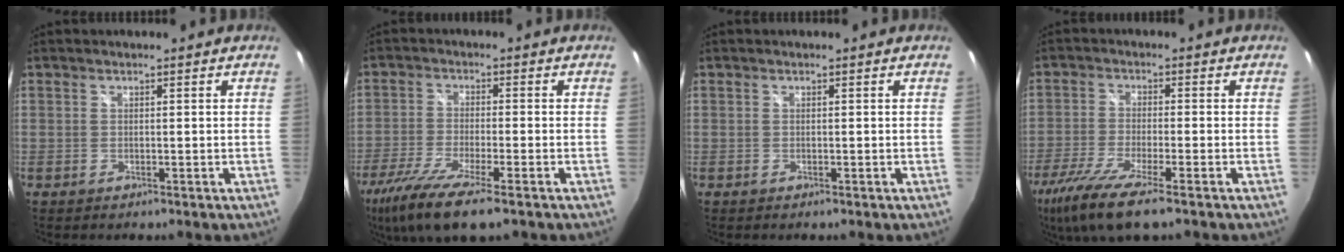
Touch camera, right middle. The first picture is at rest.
{"total": 13.0, "force": [-8.8, 2.2, 9.4], "torque": [-0.205, -0.049, -0.161]}
{"total": 0.0}
{"total": 12.0, "force": [-8.2, 1.6, 8.6], "torque": [-0.193, -0.045, -0.151]}